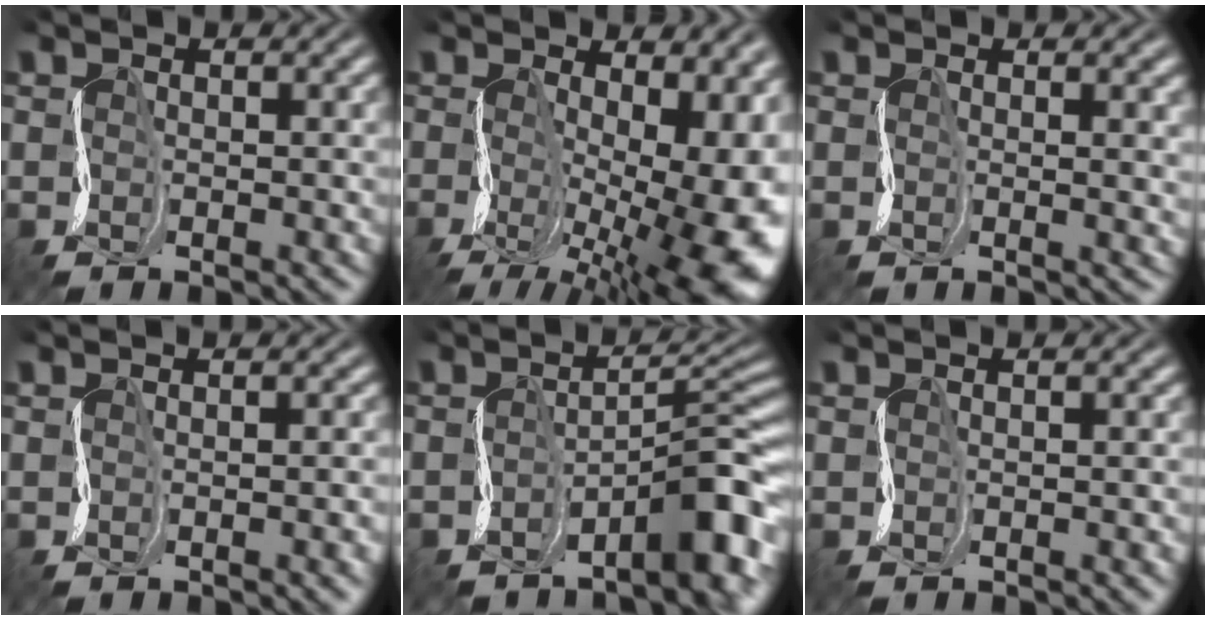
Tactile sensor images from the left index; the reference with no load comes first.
{"total": 16.3, "force": [-3.0, 8.6, 13.6], "torque": [-0.189, -0.021, -0.018]}
{"total": 3.0, "force": [0.7, 1.5, 2.5], "torque": [-0.008, 0.006, 0.011]}
{"total": 4.1, "force": [-0.1, 2.0, 3.6], "torque": [-0.018, 0.012, 0.001]}
{"total": 5.8, "force": [-3.2, 1.6, 4.5], "torque": [-0.048, 0.018, -0.056]}
{"total": 1.4, "force": [0.2, 0.7, 1.2], "torque": [0.001, 0.006, 0.003]}